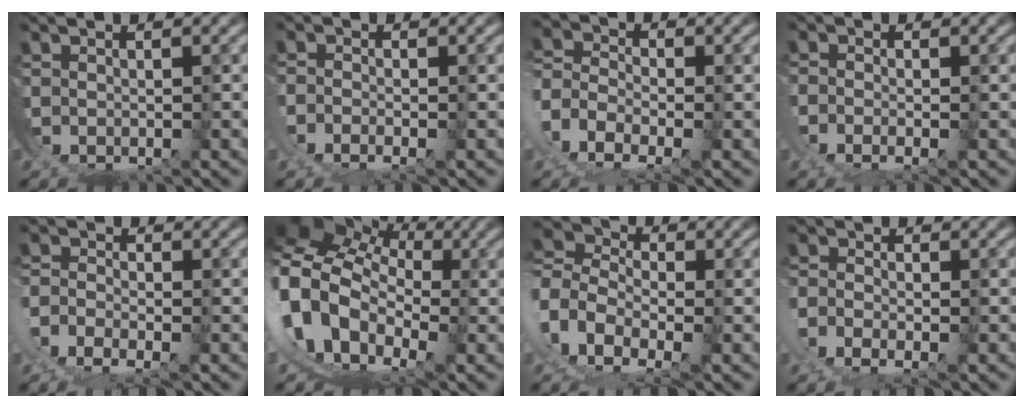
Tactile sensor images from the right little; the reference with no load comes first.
{"total": 1.1, "force": [-0.3, -1.0, 0.5], "torque": [-0.003, -0.003, -0.003]}
{"total": 2.6, "force": [-0.7, 2.0, 1.6], "torque": [-0.050, -0.012, -0.010]}
{"total": 1.1, "force": [0.0, -1.1, 0.4], "torque": [-0.003, -0.003, 0.003]}
{"total": 1.1, "force": [-0.7, 0.2, 0.9], "torque": [-0.019, -0.005, -0.009]}
{"total": 15.0, "force": [1.2, 13.1, 7.3], "torque": [-0.205, -0.033, 0.008]}
{"total": 8.0, "force": [2.1, 6.3, 4.4], "torque": [-0.109, 0.000, 0.019]}
{"total": 0.9, "force": [-0.5, -0.3, 0.7], "torque": [-0.018, -0.007, -0.004]}